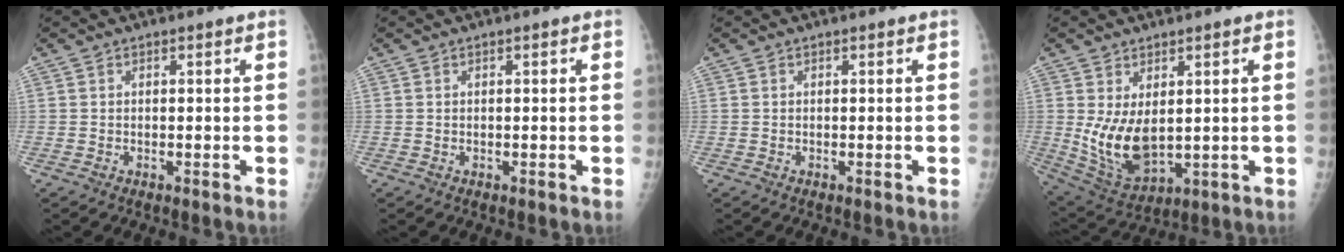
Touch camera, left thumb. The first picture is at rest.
{"total": 0.0}
{"total": 0.0}
{"total": 10.3, "force": [0.9, 5.7, 8.5], "torque": [-0.147, -0.020, 0.039]}